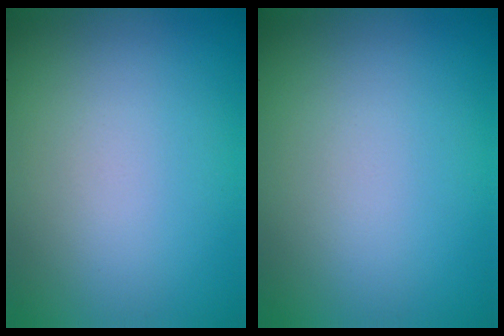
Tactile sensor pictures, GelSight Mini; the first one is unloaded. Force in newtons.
{"total": 0.0}